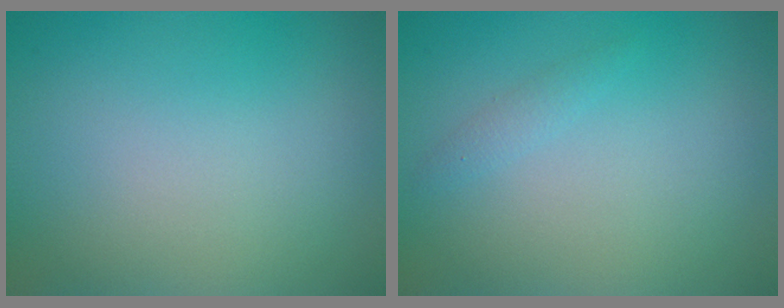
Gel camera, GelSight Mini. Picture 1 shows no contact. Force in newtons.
{"total": 0.8, "press": 0.8, "slide": 0.1}